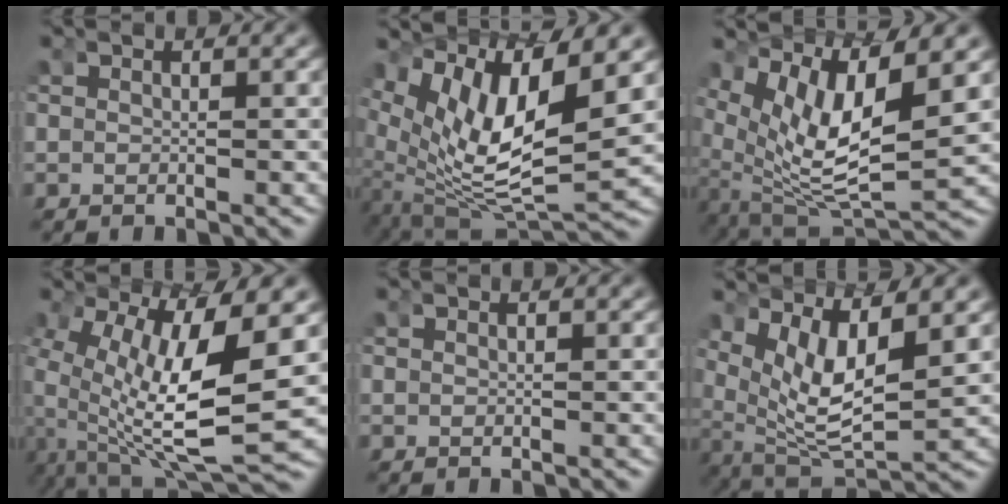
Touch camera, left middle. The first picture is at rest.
{"total": 12.4, "force": [1.1, 7.8, 9.6], "torque": [-0.194, -0.029, 0.034]}
{"total": 10.6, "force": [0.5, 6.5, 8.4], "torque": [-0.174, -0.042, 0.033]}
{"total": 13.8, "force": [-0.8, 6.6, 12.0], "torque": [-0.226, -0.041, 0.010]}
{"total": 0.0}
{"total": 9.4, "force": [1.4, 5.6, 7.4], "torque": [-0.156, -0.031, 0.041]}